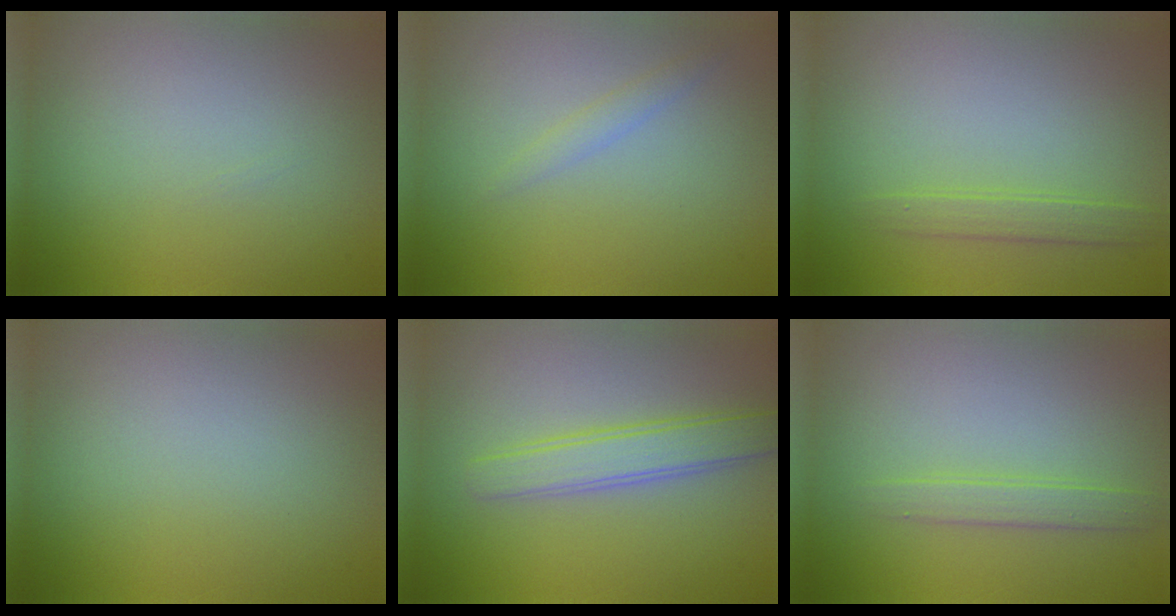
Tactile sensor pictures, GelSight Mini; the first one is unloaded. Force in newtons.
{"total": 1.1, "press": 1.1, "slide": 0.2}
{"total": 1.6, "press": 1.6, "slide": 0.0}
{"total": 0.0}
{"total": 3.3, "press": 3.3, "slide": 0.1}
{"total": 1.7, "press": 1.7, "slide": 0.1}